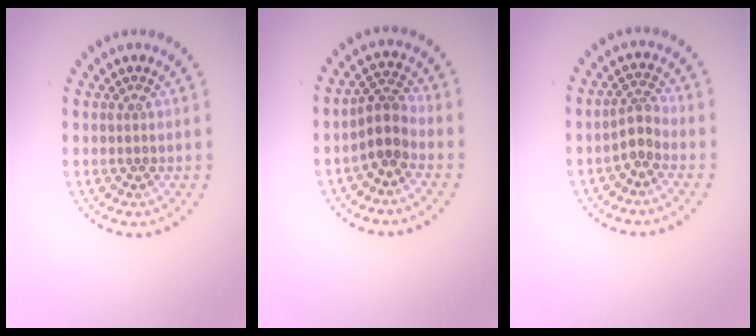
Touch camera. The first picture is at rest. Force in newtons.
{"total": 2.6, "press": 2.0, "slide": 1.6}
{"total": 1.8, "press": 1.4, "slide": 1.2}